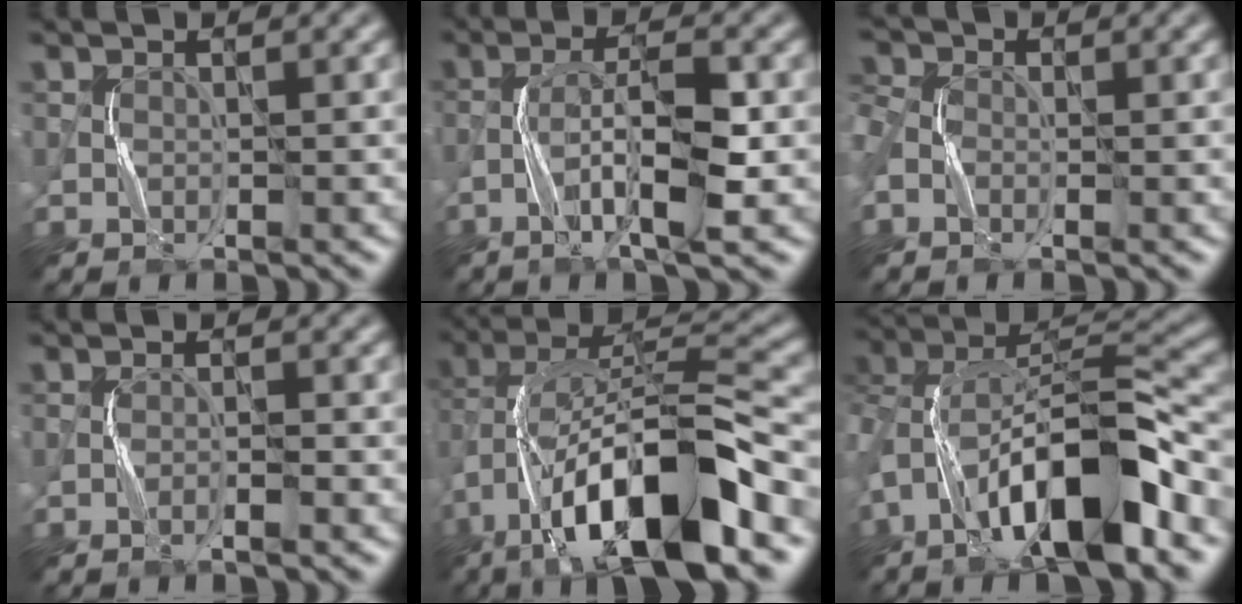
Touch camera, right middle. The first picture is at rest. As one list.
[{"total": 5.7, "force": [-2.4, 1.1, 5.1], "torque": [-0.095, 0.011, -0.044]}, {"total": 3.3, "force": [-0.6, 2.5, 2.0], "torque": [-0.053, 0.013, -0.025]}, {"total": 1.4, "force": [-0.9, 0.0, 1.1], "torque": [-0.024, 0.009, -0.018]}, {"total": 14.3, "force": [-6.7, 4.5, 11.9], "torque": [-0.200, 0.020, -0.109]}, {"total": 12.2, "force": [-6.0, 4.3, 9.8], "torque": [-0.164, 0.013, -0.109]}]